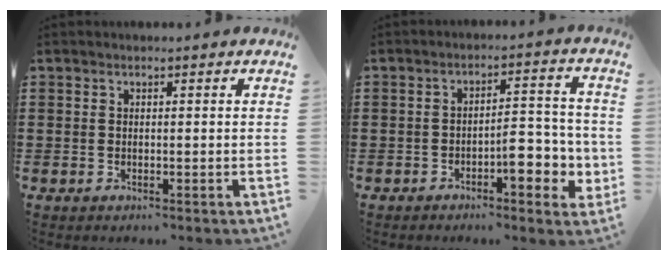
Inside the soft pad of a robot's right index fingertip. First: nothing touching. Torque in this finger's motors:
{"motor_torque": [0.94, 0.77, 0.37, 0.09]}